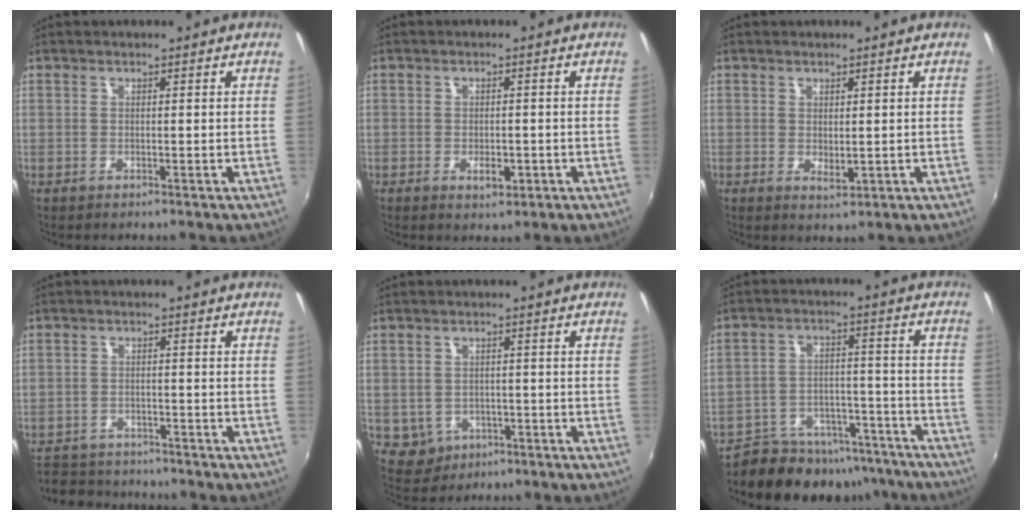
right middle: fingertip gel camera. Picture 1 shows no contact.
{"total": 2.9, "force": [-1.1, 1.6, 2.2], "torque": [-0.041, -0.003, -0.014]}
{"total": 1.8, "force": [0.3, 0.8, 1.5], "torque": [-0.023, -0.003, 0.008]}
{"total": 7.3, "force": [-6.6, 3.0, 1.2], "torque": [-0.047, 0.011, -0.105]}
{"total": 5.0, "force": [-1.6, 4.5, 1.6], "torque": [-0.046, 0.002, -0.009]}
{"total": 14.9, "force": [-12.5, 6.7, 4.6], "torque": [-0.095, 0.025, -0.166]}